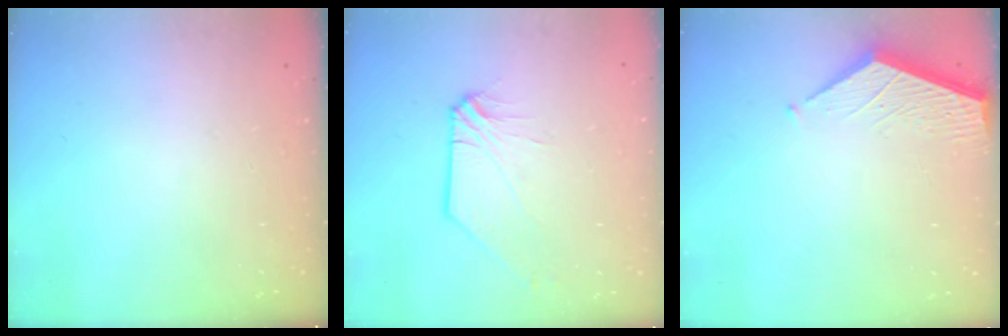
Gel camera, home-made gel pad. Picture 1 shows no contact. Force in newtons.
{"total": 1.0, "press": 0.9, "slide": 0.2}
{"total": 3.4, "press": 3.4, "slide": 0.4}